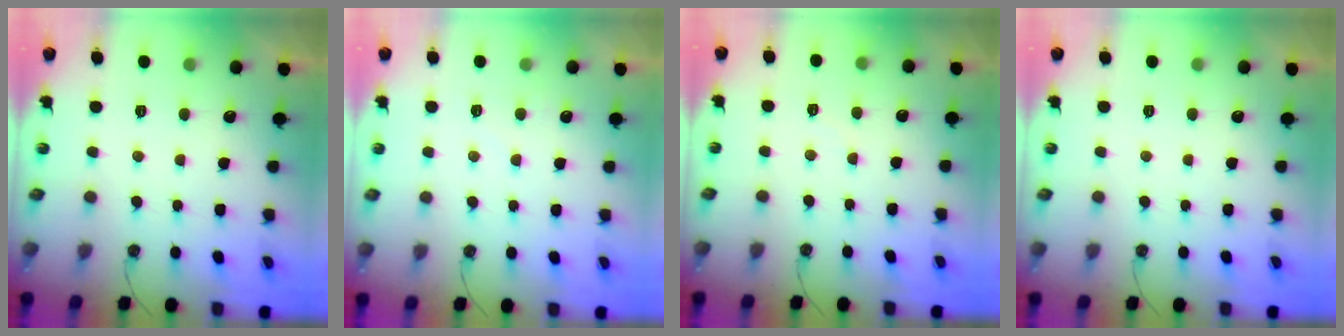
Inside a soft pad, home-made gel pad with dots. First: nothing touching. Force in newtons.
{"total": 3.9, "press": 3.8, "slide": 0.5}
{"total": 3.0, "press": 2.9, "slide": 0.4}
{"total": 0.0}